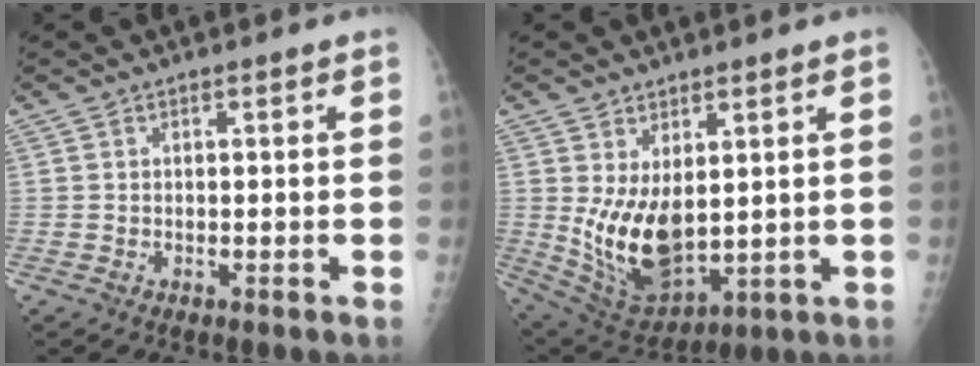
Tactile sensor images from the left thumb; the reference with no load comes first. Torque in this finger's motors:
{"motor_torque": [1.72, 1.75, 1.76, -0.53, 0.19]}